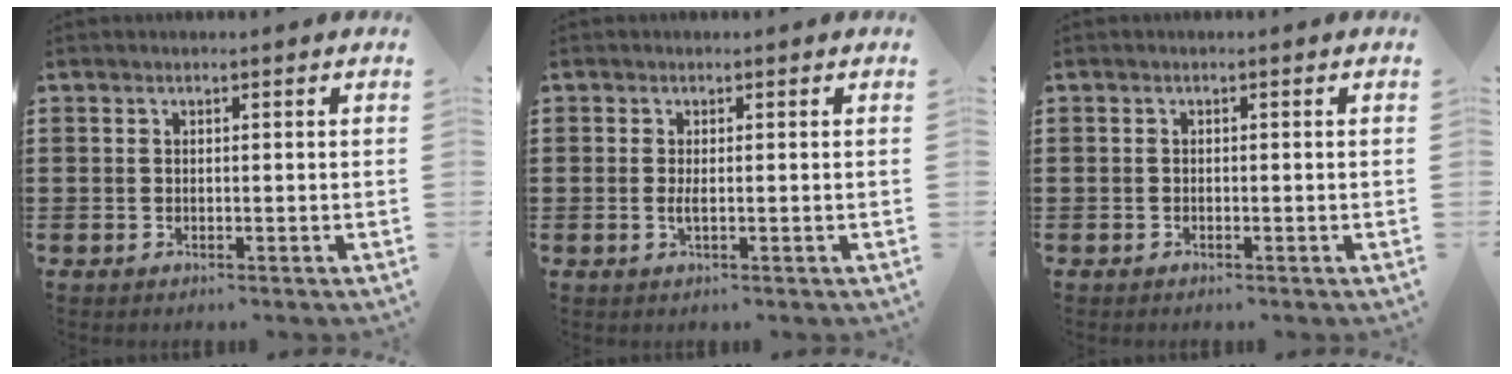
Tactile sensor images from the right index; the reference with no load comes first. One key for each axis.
{"total": 1.2, "fx": -0.1, "fy": 0.1, "fz": 1.2, "tx": -0.024, "ty": -0.006, "tz": -0.001}
{"total": 0.5, "fx": -0.5, "fy": 0.0, "fz": 0.1, "tx": -0.004, "ty": -0.002, "tz": -0.010}